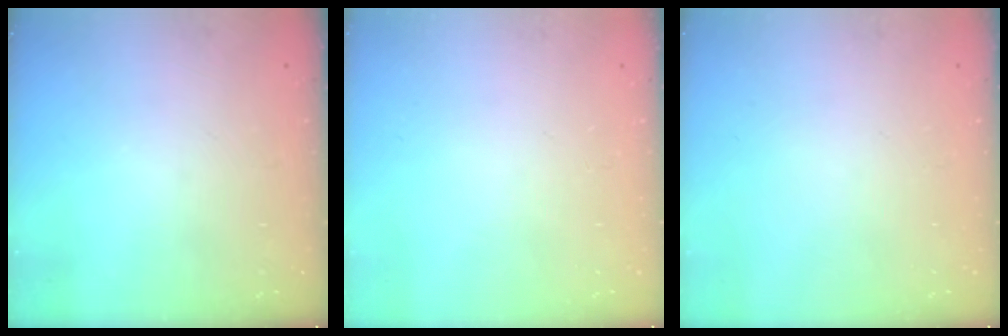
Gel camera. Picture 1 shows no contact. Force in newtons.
{"total": 0.0}
{"total": 0.0}